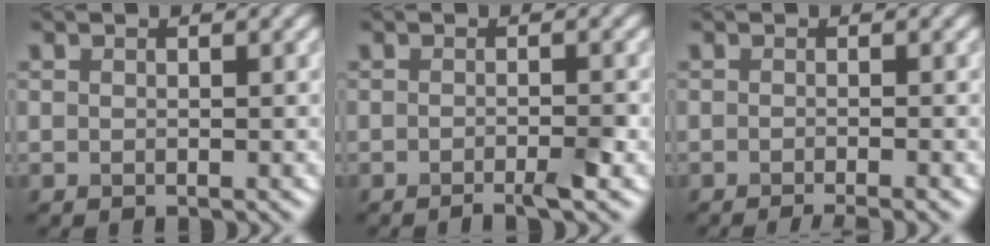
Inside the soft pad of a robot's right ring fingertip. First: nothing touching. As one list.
[{"total": 2.0, "force": [-1.1, 0.2, 1.6], "torque": [-0.020, 0.001, -0.023]}, {"total": 2.7, "force": [-1.6, 0.7, 2.1], "torque": [-0.017, 0.001, -0.026]}]